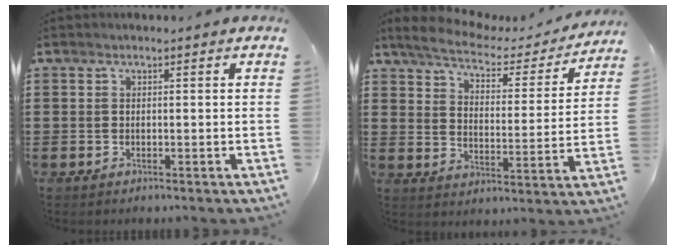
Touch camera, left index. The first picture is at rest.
{"total": 4.4, "force": [3.8, 1.0, 1.9], "torque": [-0.059, -0.021, 0.058]}